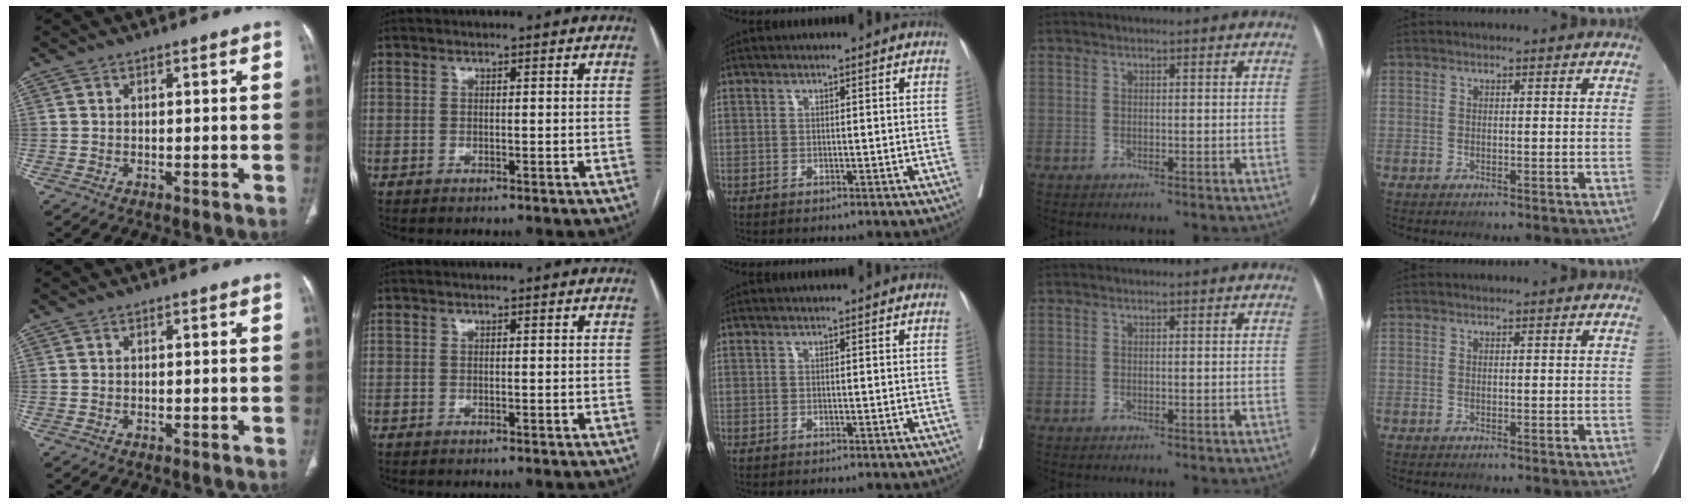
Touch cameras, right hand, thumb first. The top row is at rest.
{}